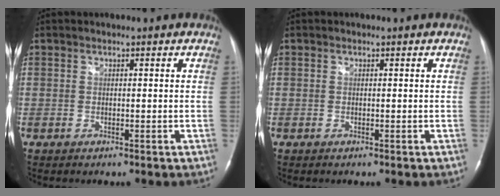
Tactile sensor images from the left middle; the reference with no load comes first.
{"total": 0.0}